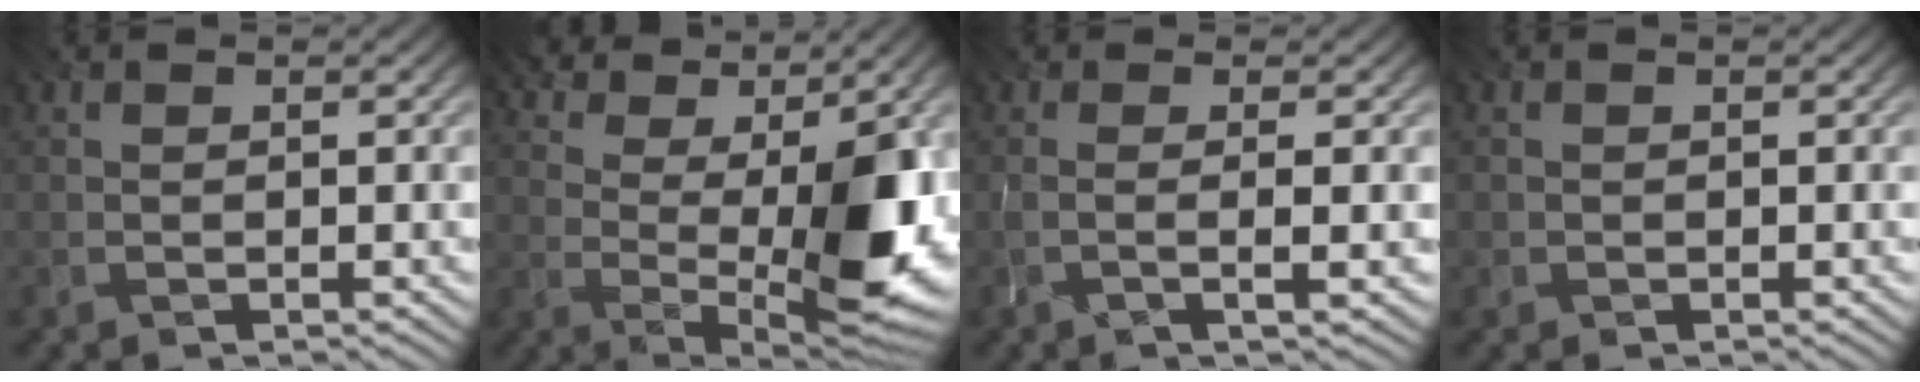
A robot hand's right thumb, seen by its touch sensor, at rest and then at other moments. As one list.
[{"total": 12.8, "force": [3.9, 5.6, 10.9], "torque": [-0.176, 0.008, 0.070]}, {"total": 2.4, "force": [-1.0, -0.2, 2.2], "torque": [-0.029, 0.001, -0.031]}, {"total": 0.6, "force": [-0.3, 0.4, -0.3], "torque": [0.007, 0.000, -0.003]}]